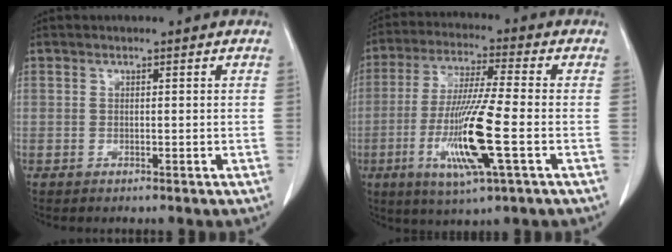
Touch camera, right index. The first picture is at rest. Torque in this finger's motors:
{"motor_torque": [2.14, 0.00, 1.05, 0.18]}